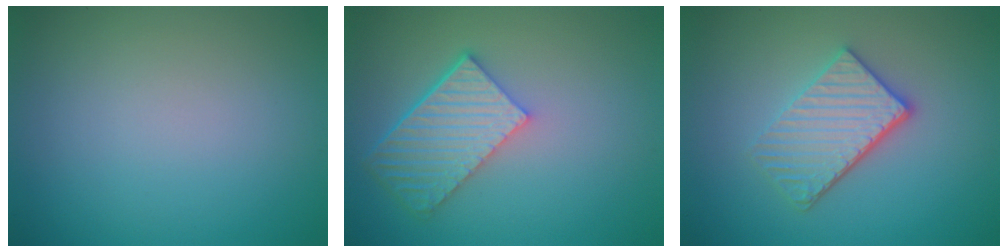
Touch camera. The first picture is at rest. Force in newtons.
{"total": 5.7, "press": 4.3, "slide": 3.7}
{"total": 4.1, "press": 3.3, "slide": 2.4}